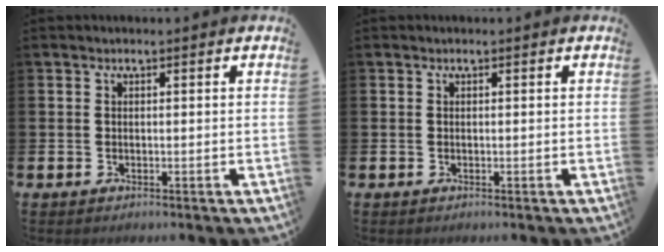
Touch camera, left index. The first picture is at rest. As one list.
[{"total": 0.0}]